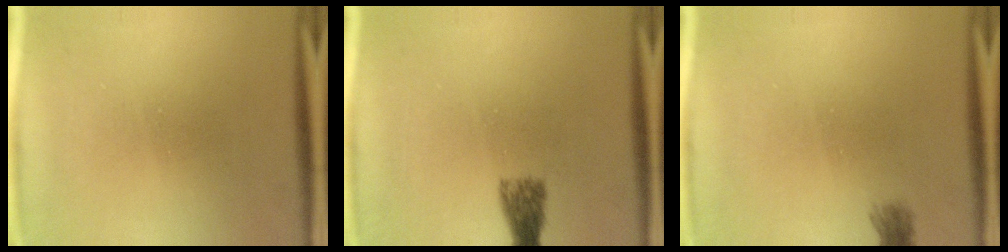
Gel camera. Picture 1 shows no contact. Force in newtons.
{"total": 2.7}
{"total": 1.9}